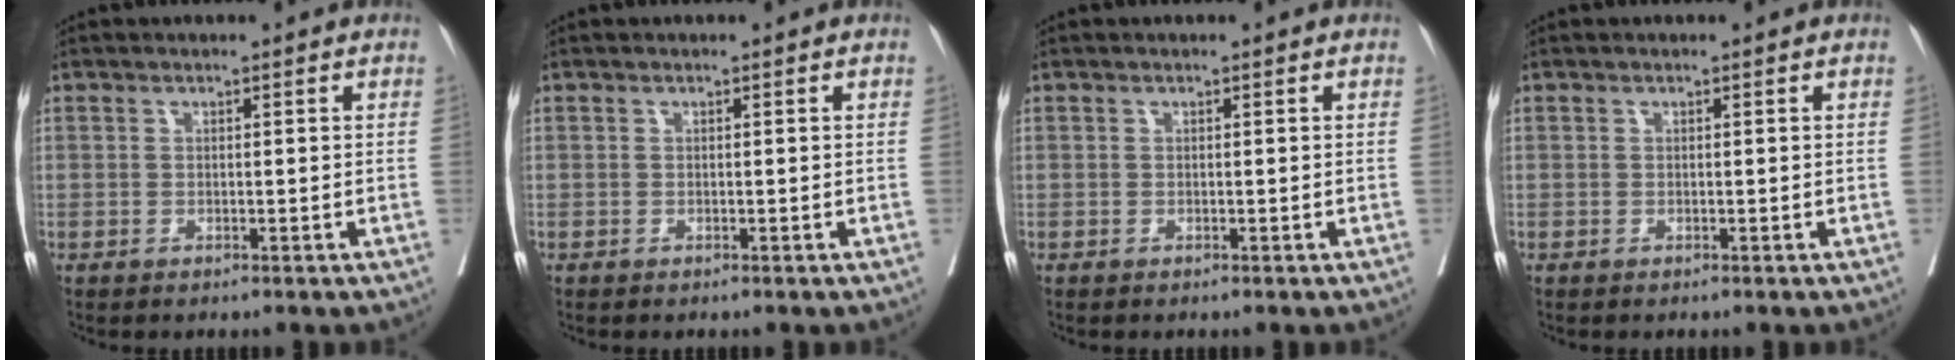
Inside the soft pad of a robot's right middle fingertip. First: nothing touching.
{"total": 0.0}
{"total": 0.0}
{"total": 0.0}